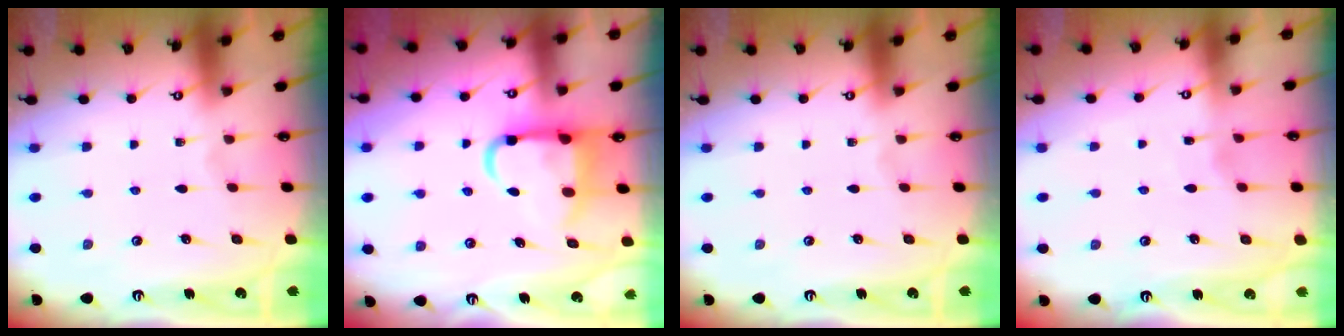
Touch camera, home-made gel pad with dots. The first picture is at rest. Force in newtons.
{"total": 9.5, "press": 9.4, "slide": 1.3}
{"total": 0.0}
{"total": 2.1, "press": 2.1, "slide": 0.4}